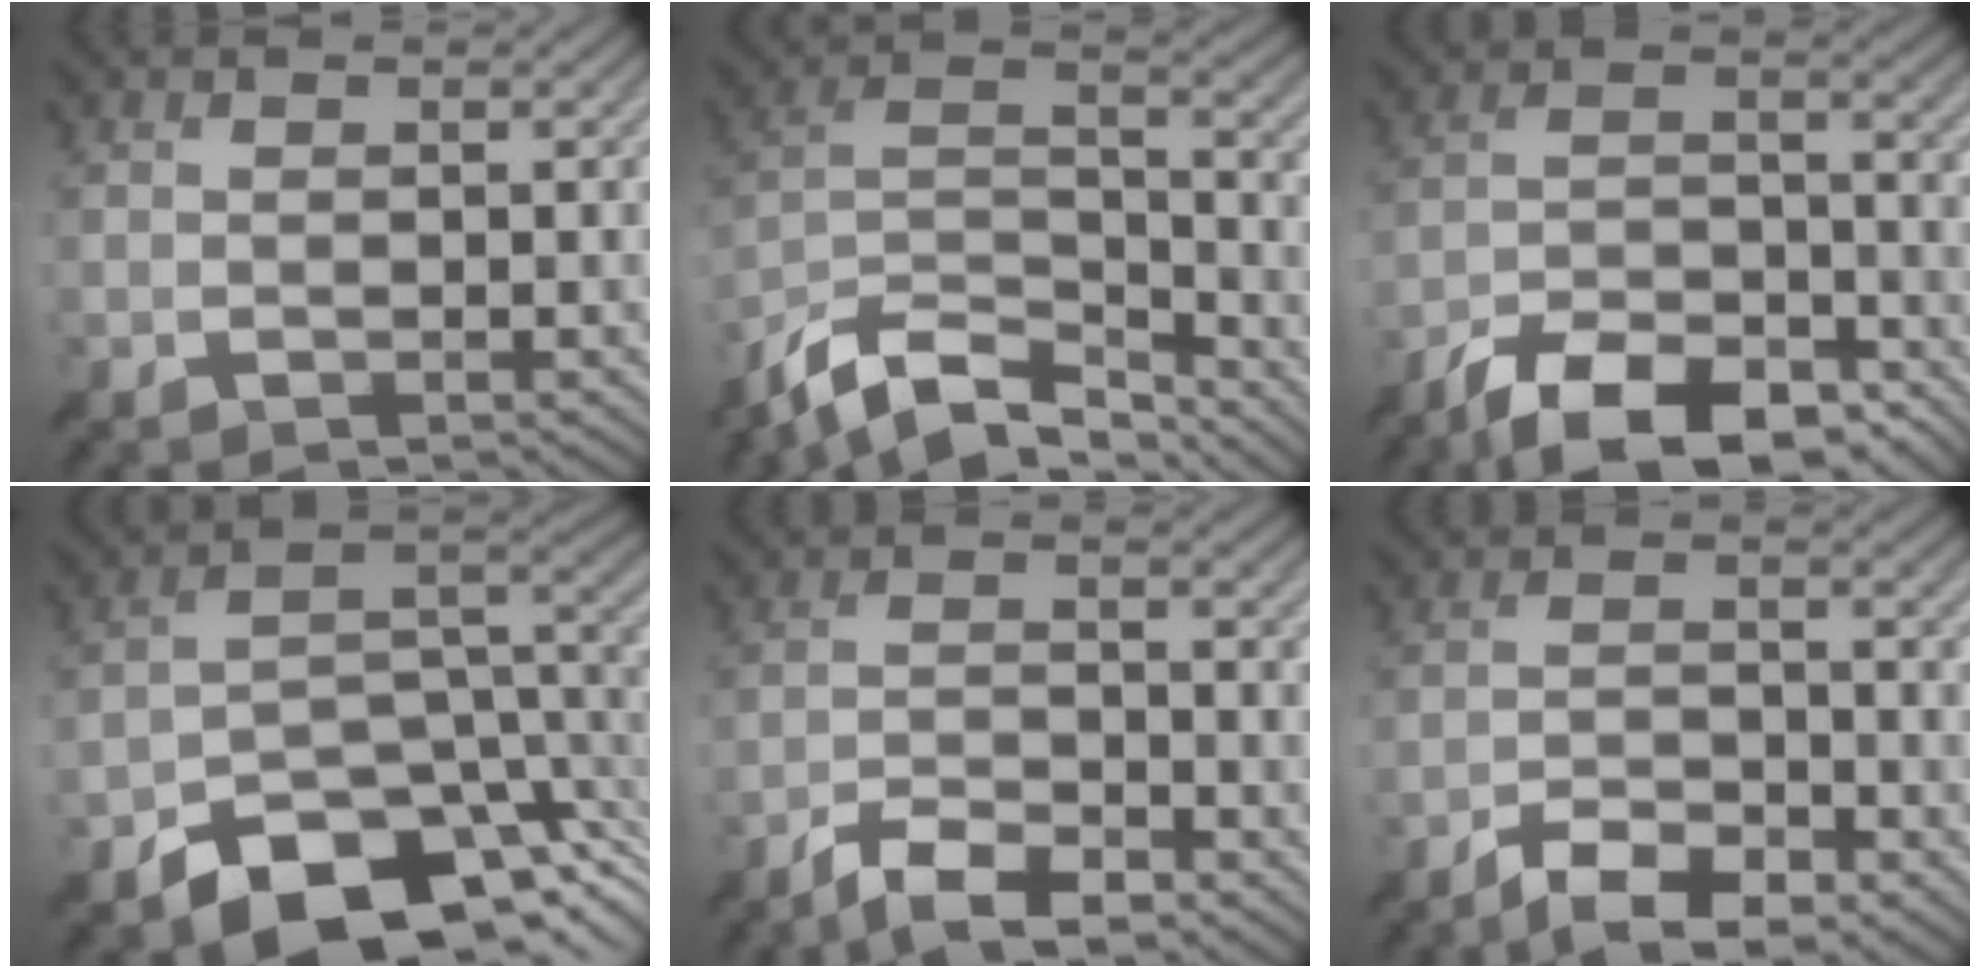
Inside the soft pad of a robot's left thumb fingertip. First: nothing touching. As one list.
[{"total": 11.9, "force": [-9.2, 4.3, 6.2], "torque": [-0.143, 0.000, -0.173]}, {"total": 12.9, "force": [-9.8, 4.4, 7.2], "torque": [-0.132, -0.001, -0.180]}, {"total": 13.0, "force": [-8.3, 6.4, 7.8], "torque": [-0.129, -0.011, -0.141]}, {"total": 6.1, "force": [-4.6, 1.5, 3.7], "torque": [-0.076, 0.000, -0.090]}, {"total": 6.3, "force": [-4.7, 1.7, 3.9], "torque": [-0.078, 0.001, -0.088]}]